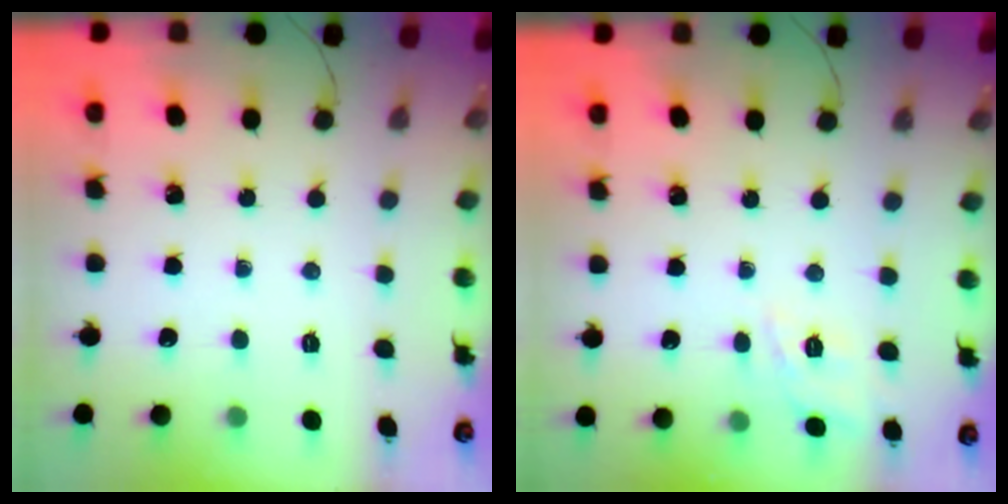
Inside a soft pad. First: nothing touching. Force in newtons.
{"total": 2.8, "press": 2.2, "slide": 1.7}